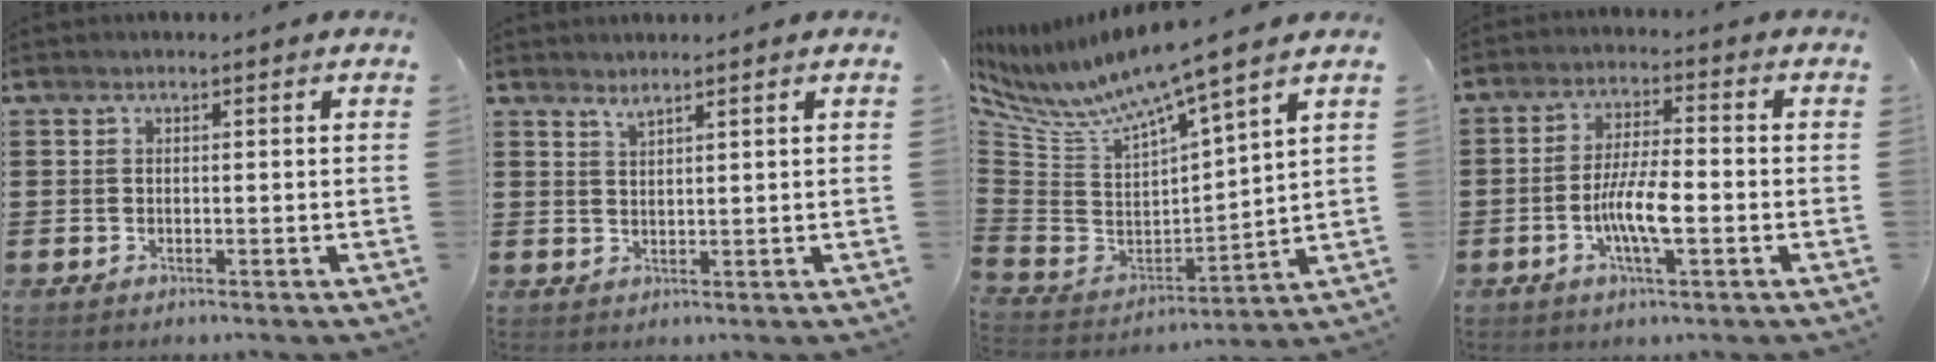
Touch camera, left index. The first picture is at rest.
{"total": 1.8, "force": [1.7, -0.3, 0.5], "torque": [-0.013, -0.001, 0.033]}
{"total": 7.6, "force": [6.1, -0.1, 4.5], "torque": [-0.117, -0.056, 0.098]}
{"total": 7.3, "force": [-1.8, 1.9, 6.9], "torque": [-0.143, -0.004, -0.039]}